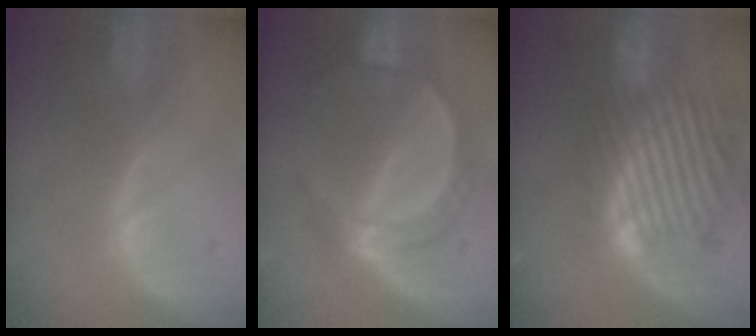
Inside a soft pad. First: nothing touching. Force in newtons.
{"total": 7.2, "press": 6.4, "slide": 3.3}
{"total": 12.3, "press": 11.0, "slide": 5.5}